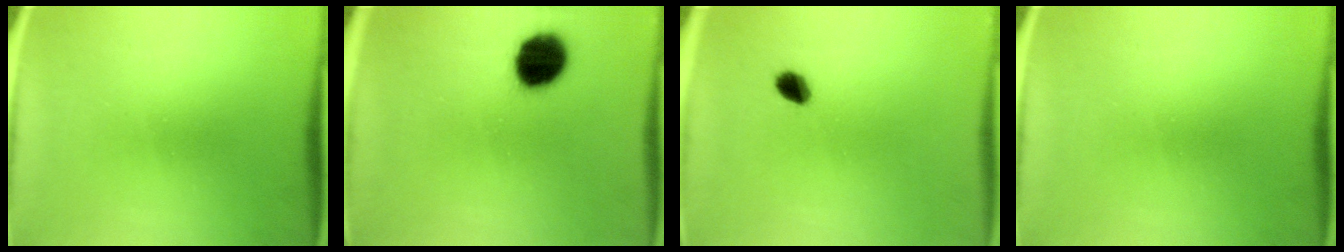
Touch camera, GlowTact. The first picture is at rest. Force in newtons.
{"total": 12.0}
{"total": 2.9}
{"total": 0.0}